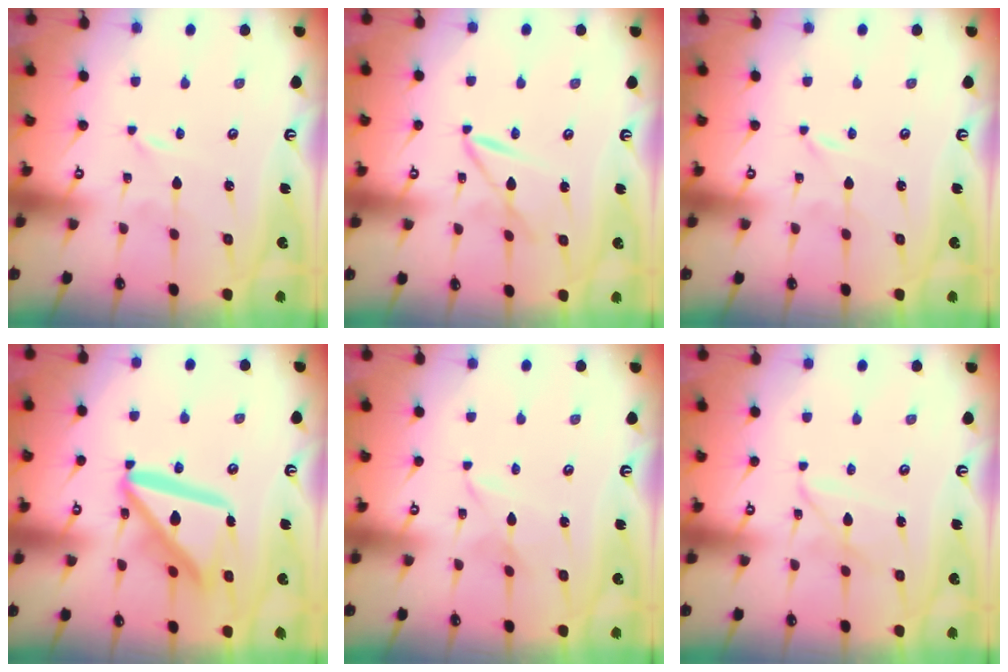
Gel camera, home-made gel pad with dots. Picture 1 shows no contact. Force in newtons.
{"total": 5.1, "press": 5.1, "slide": 0.2}
{"total": 0.0}
{"total": 18.4, "press": 18.3, "slide": 2.0}
{"total": 2.6, "press": 2.6, "slide": 0.3}
{"total": 6.9, "press": 6.9, "slide": 0.6}